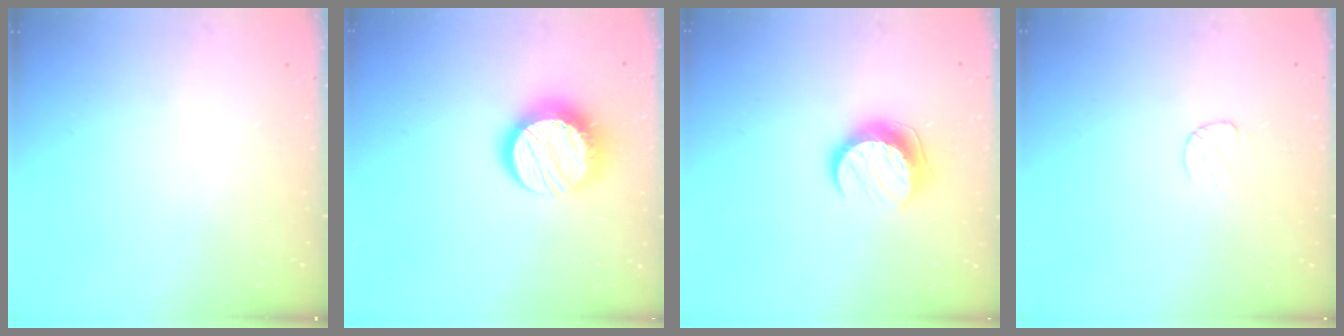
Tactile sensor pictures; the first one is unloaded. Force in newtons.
{"total": 14.3, "press": 14.3, "slide": 1.0}
{"total": 10.3, "press": 10.3, "slide": 0.3}
{"total": 4.4, "press": 4.4, "slide": 0.4}